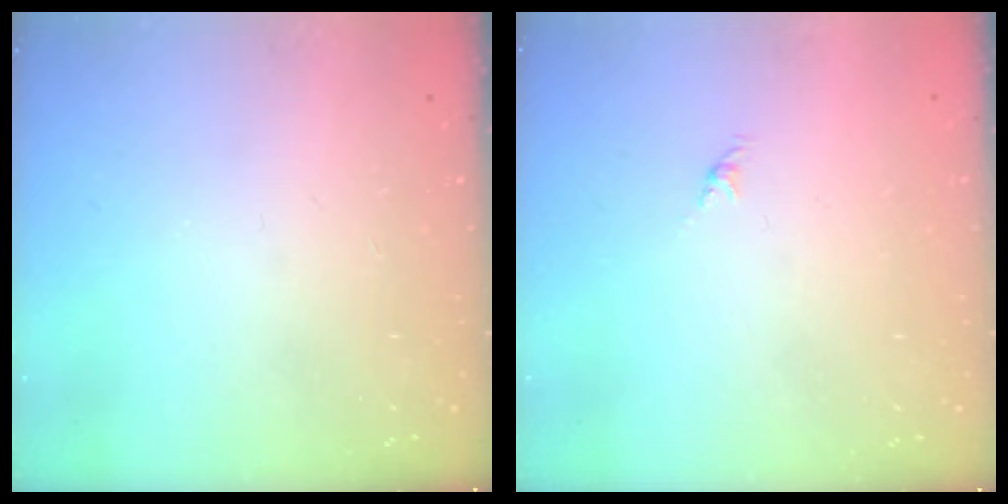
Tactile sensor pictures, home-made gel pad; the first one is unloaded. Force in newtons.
{"total": 0.0}